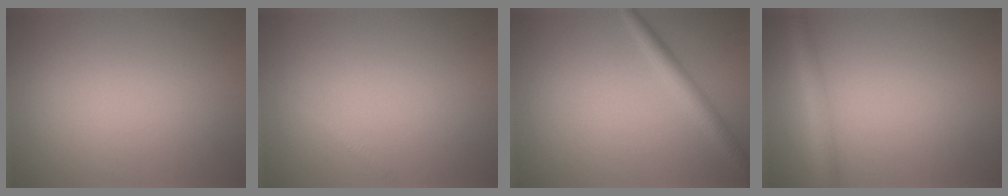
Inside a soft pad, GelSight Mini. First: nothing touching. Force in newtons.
{"total": 0.6, "press": 0.6, "slide": 0.0}
{"total": 2.3, "press": 2.3, "slide": 0.1}
{"total": 2.9, "press": 2.9, "slide": 0.1}